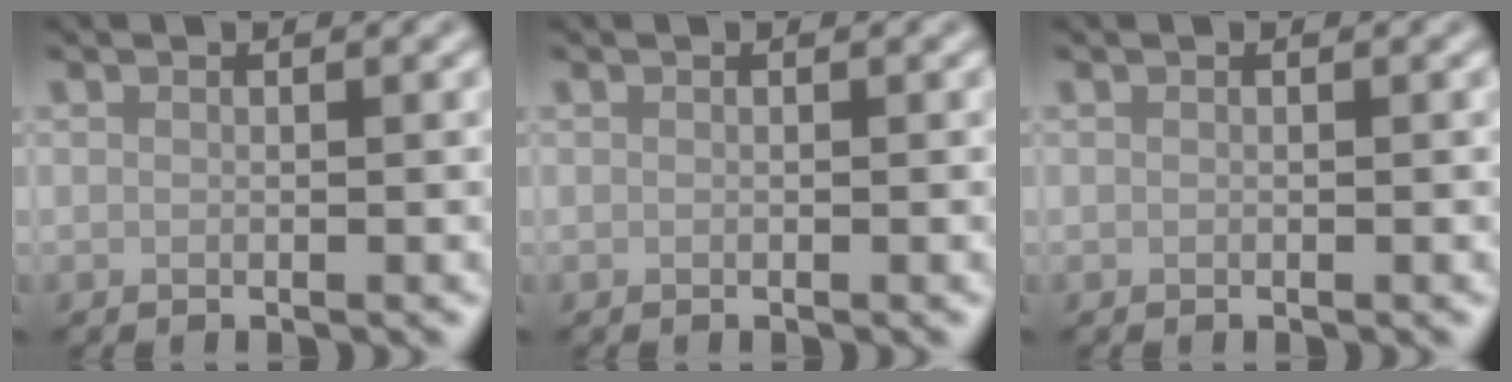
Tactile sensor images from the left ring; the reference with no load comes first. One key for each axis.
{"total": 0.0}
{"total": 0.0}